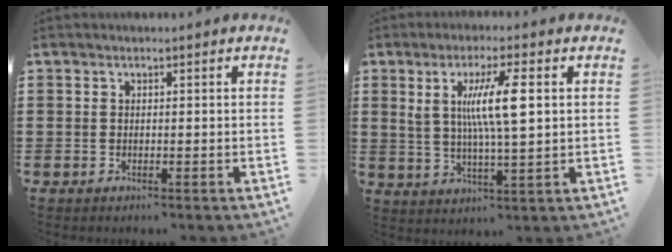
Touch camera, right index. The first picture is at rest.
{"total": 8.7, "force": [2.0, 1.3, 8.3], "torque": [-0.162, 0.002, 0.029]}